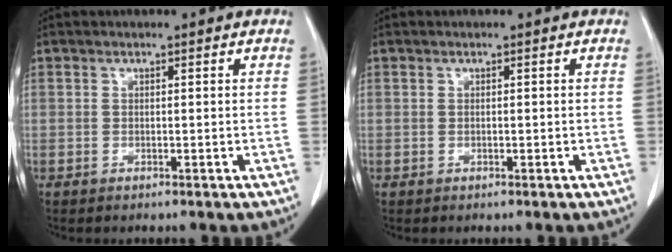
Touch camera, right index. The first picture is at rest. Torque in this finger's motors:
{"motor_torque": [0.00, 0.00, -0.01, 0.00]}